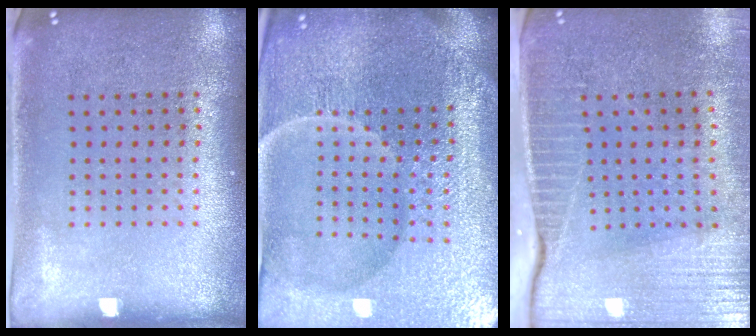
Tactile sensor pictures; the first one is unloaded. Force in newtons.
{"total": 6.3, "press": 5.7, "slide": 2.7}
{"total": 3.8, "press": 3.4, "slide": 1.7}